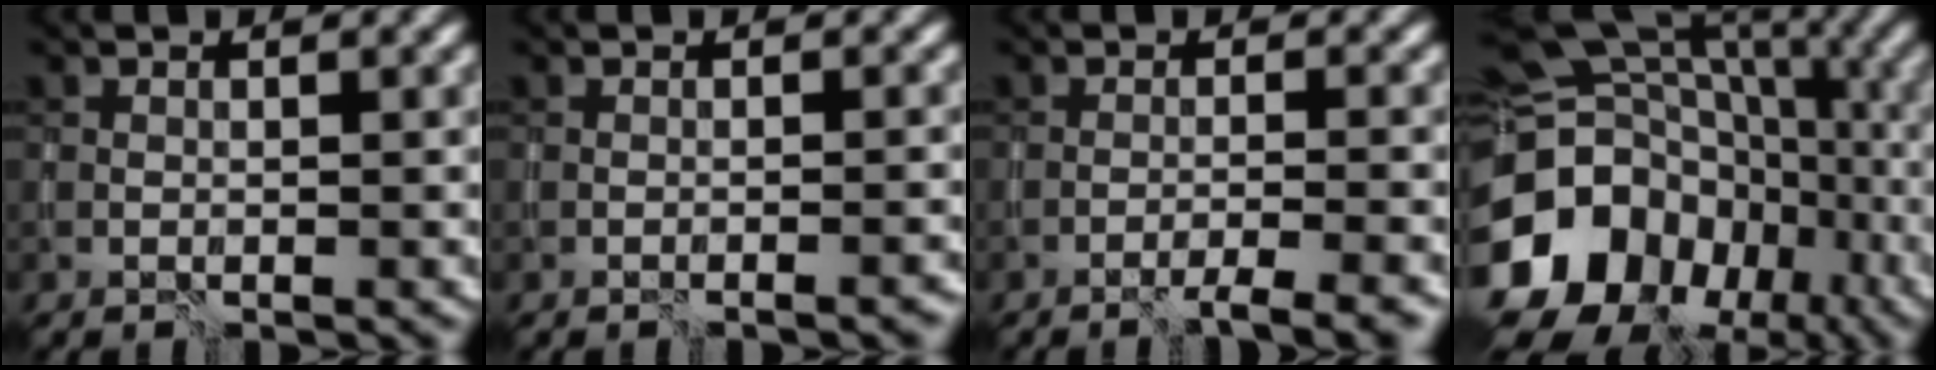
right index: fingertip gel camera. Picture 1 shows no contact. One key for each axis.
{"total": 1.1, "fx": -0.7, "fy": 0.1, "fz": 0.8, "tx": -0.005, "ty": -0.003, "tz": -0.012}
{"total": 3.0, "fx": -2.2, "fy": 0.2, "fz": 1.9, "tx": -0.015, "ty": 0.003, "tz": -0.046}
{"total": 22.1, "fx": -7.7, "fy": 18.9, "fz": 8.3, "tx": -0.161, "ty": -0.031, "tz": -0.149}